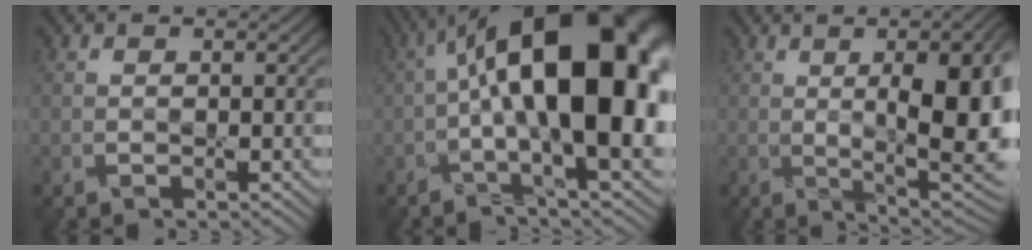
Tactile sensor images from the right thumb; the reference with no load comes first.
{"total": 19.6, "force": [0.9, 7.6, 18.0], "torque": [-0.280, 0.037, 0.008]}
{"total": 15.1, "force": [0.9, 5.3, 14.2], "torque": [-0.177, 0.010, 0.012]}